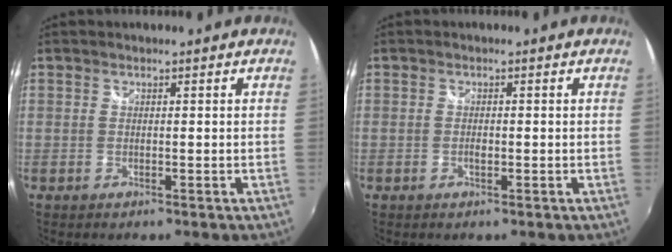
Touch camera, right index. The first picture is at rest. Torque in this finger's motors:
{"motor_torque": [-0.08, -0.02, 0.00, 0.02]}